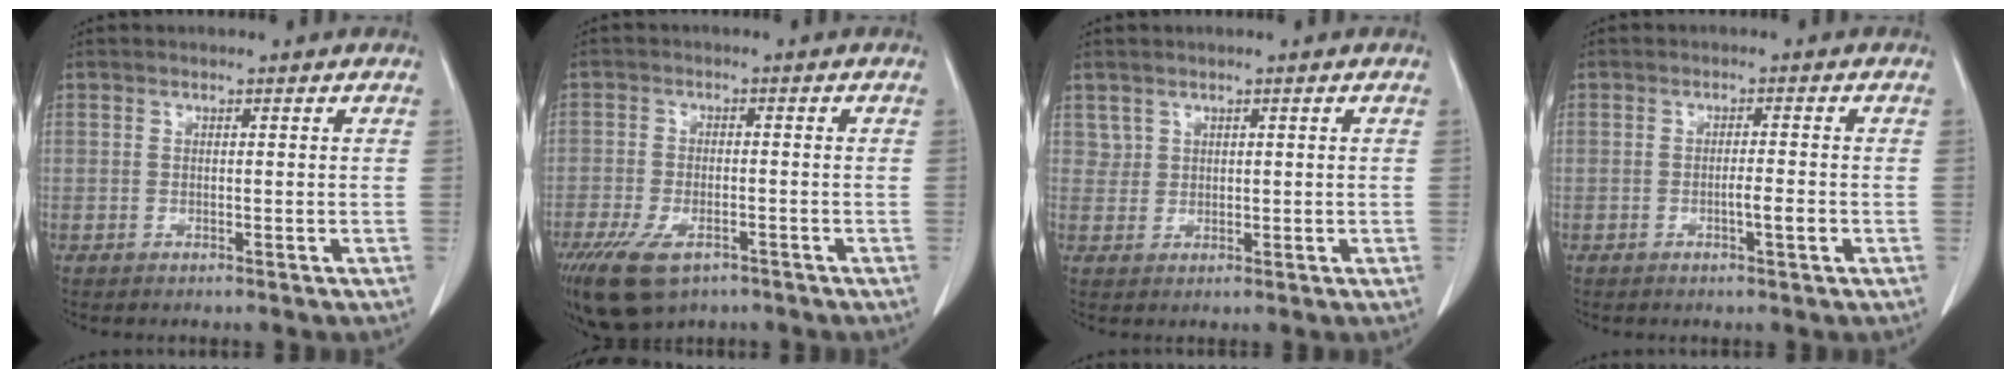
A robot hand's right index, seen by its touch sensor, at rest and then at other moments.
{"total": 12.2, "force": [-7.3, 6.2, 7.6], "torque": [-0.170, -0.014, -0.116]}
{"total": 2.3, "force": [1.2, 2.0, 0.2], "torque": [0.004, 0.008, 0.023]}
{"total": 3.0, "force": [-0.9, 0.5, 2.8], "torque": [-0.049, 0.001, -0.012]}